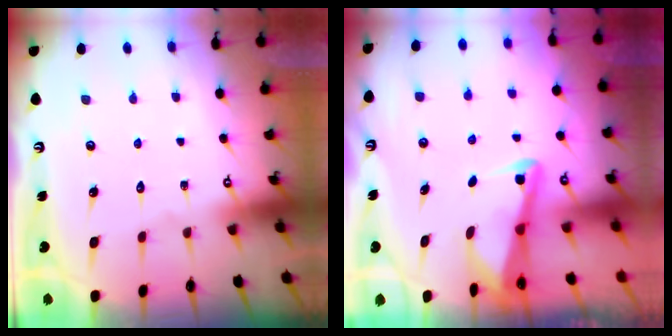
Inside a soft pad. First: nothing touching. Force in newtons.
{"total": 2.8, "press": 2.8, "slide": 0.4}